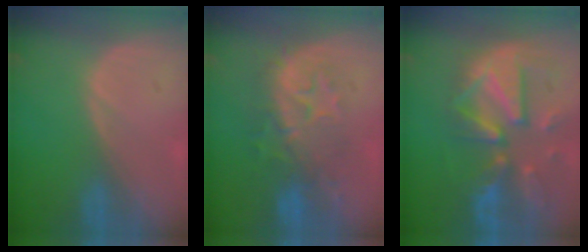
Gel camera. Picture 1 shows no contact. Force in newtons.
{"total": 9.1, "press": 8.6, "slide": 3.0}
{"total": 12.1, "press": 10.5, "slide": 6.1}